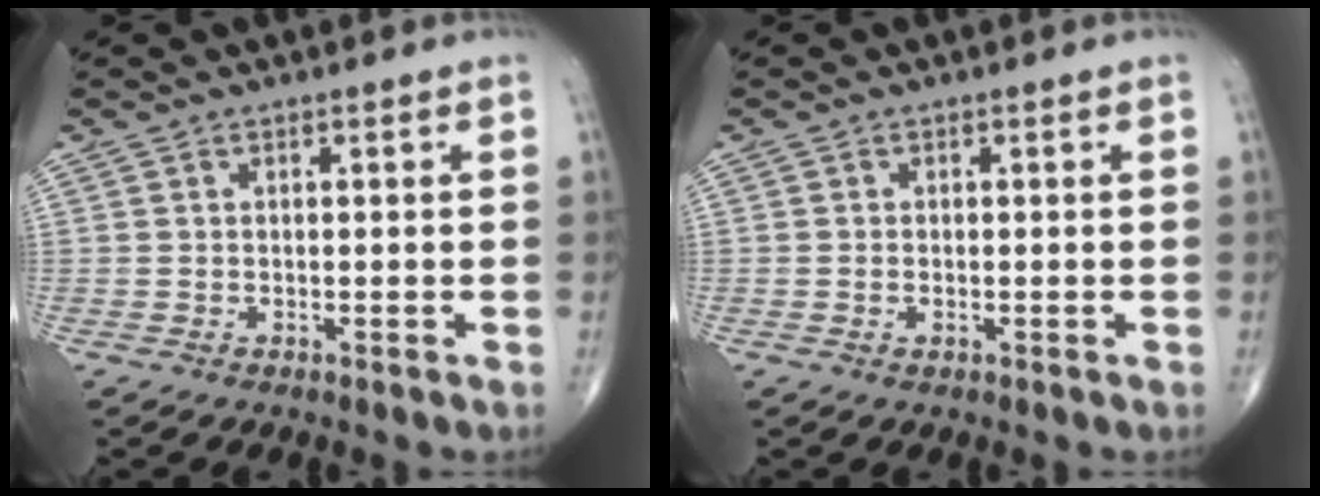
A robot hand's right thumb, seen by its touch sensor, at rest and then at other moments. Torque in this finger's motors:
{"motor_torque": [-0.27, -0.06, -0.08, 0.08, -0.03]}